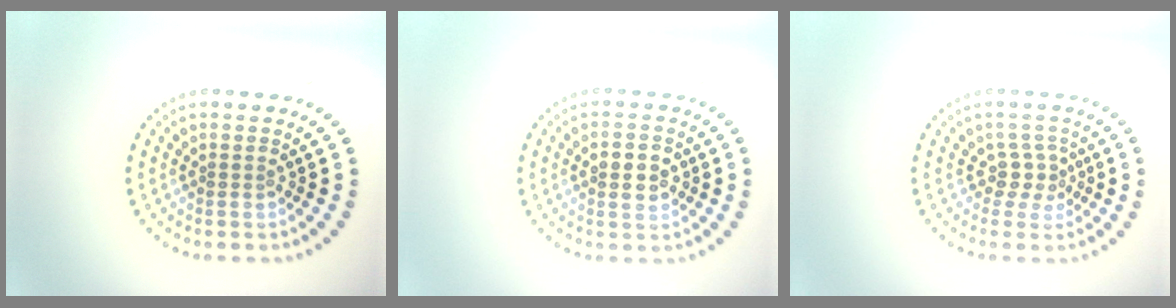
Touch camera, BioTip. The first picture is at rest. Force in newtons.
{"total": 2.8, "press": 2.8, "slide": 0.1}
{"total": 2.1, "press": 1.6, "slide": 1.4}